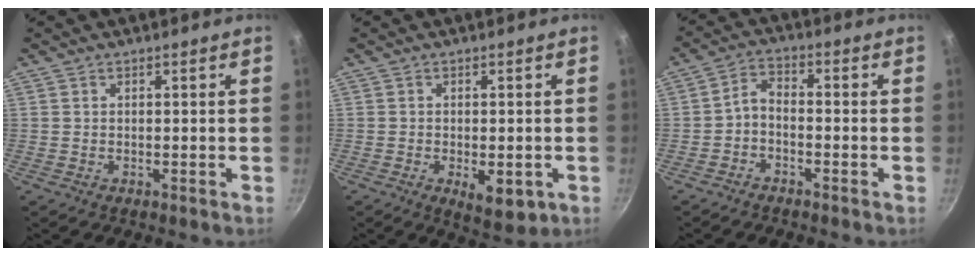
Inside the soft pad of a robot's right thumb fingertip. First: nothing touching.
{"total": 6.3, "force": [-2.0, 2.9, 5.2], "torque": [-0.069, -0.004, -0.018]}
{"total": 4.0, "force": [-1.8, 2.2, 2.7], "torque": [-0.046, 0.027, -0.046]}